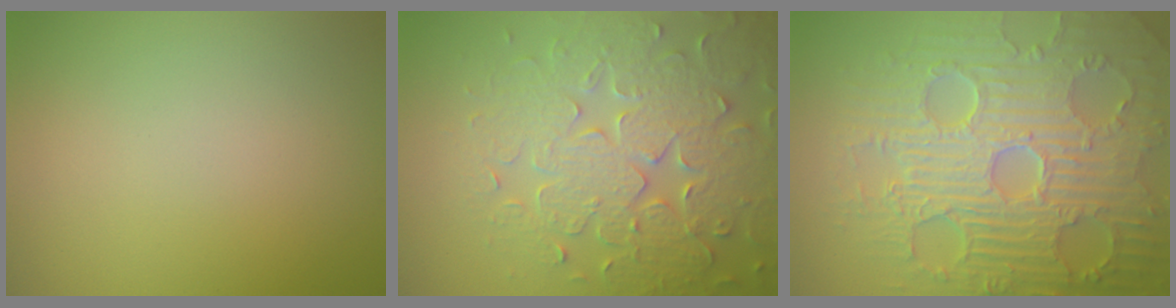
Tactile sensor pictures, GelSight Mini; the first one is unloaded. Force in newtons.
{"total": 7.1, "press": 5.8, "slide": 4.2}
{"total": 10.3, "press": 7.0, "slide": 7.6}